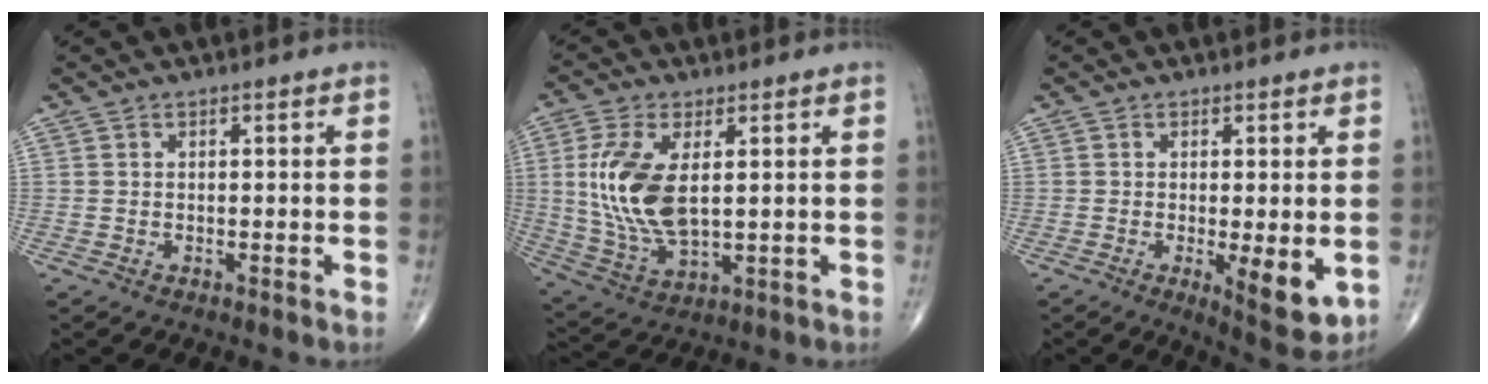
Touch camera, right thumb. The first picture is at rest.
{"total": 13.7, "force": [2.0, 6.7, 11.8], "torque": [-0.251, -0.012, 0.051]}
{"total": 7.5, "force": [-1.4, 2.4, 7.0], "torque": [-0.098, -0.023, -0.017]}